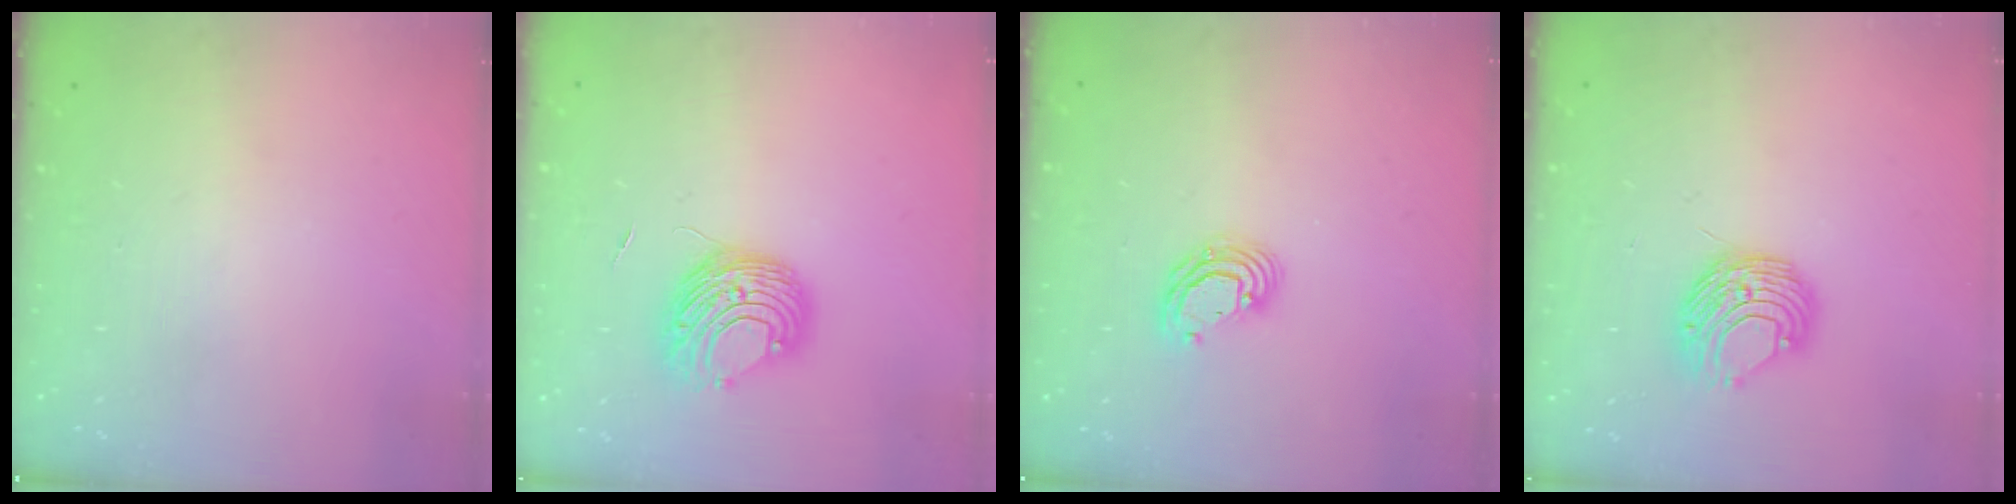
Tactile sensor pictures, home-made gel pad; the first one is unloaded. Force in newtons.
{"total": 9.2, "press": 9.2, "slide": 0.5}
{"total": 7.0, "press": 7.0, "slide": 0.8}
{"total": 8.9, "press": 8.9, "slide": 0.7}